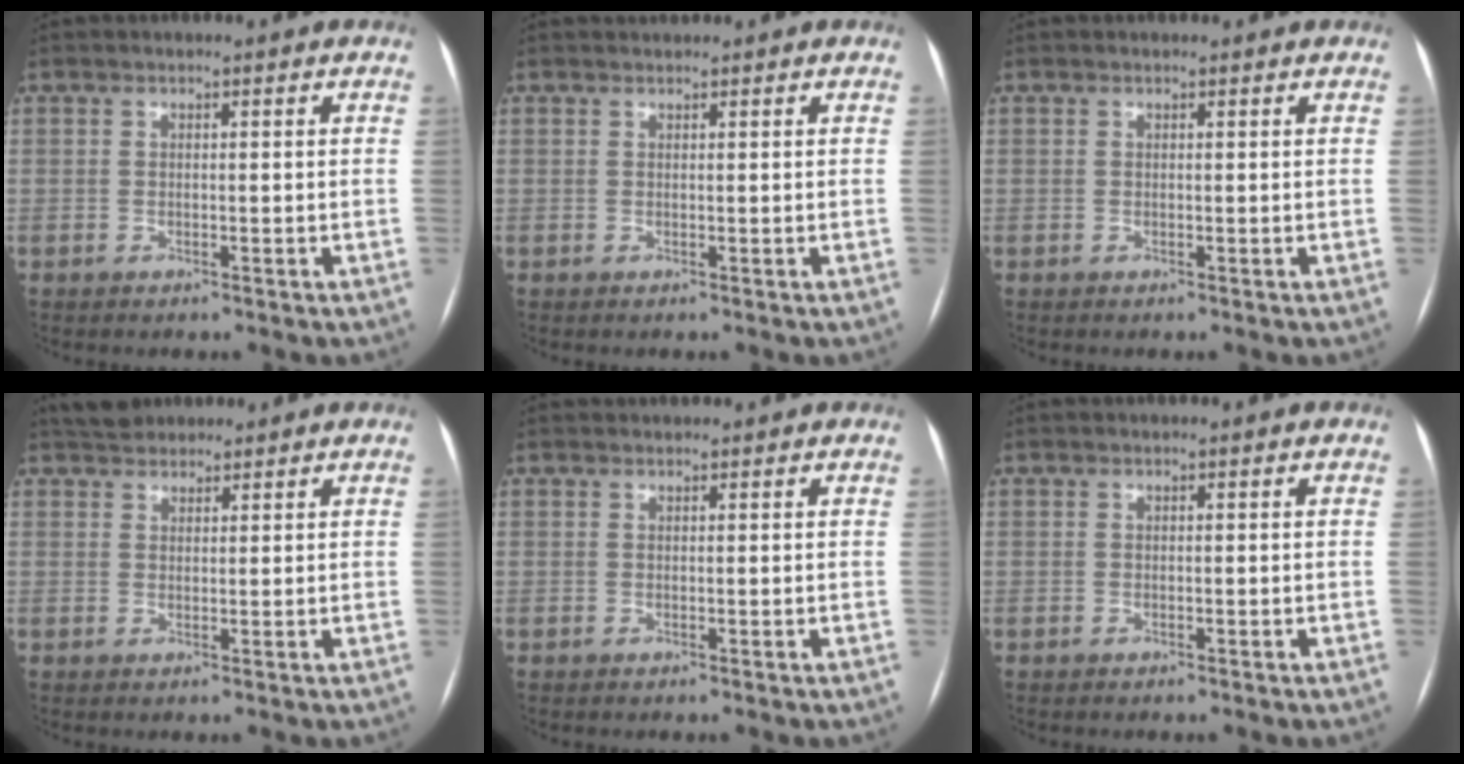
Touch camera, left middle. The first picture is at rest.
{"total": 0.7, "force": [0.7, 0.1, -0.1], "torque": [-0.009, 0.004, 0.014]}
{"total": 0.6, "force": [0.5, 0.2, 0.0], "torque": [-0.007, 0.008, 0.008]}
{"total": 4.0, "force": [3.6, 1.7, 0.8], "torque": [-0.015, 0.023, 0.061]}
{"total": 2.3, "force": [2.2, 0.5, 0.4], "torque": [-0.007, 0.021, 0.029]}
{"total": 0.0}